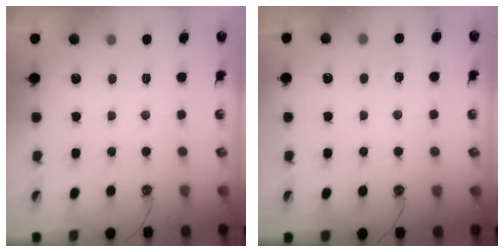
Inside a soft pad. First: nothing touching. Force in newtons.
{"total": 4.6, "press": 4.5, "slide": 0.6}